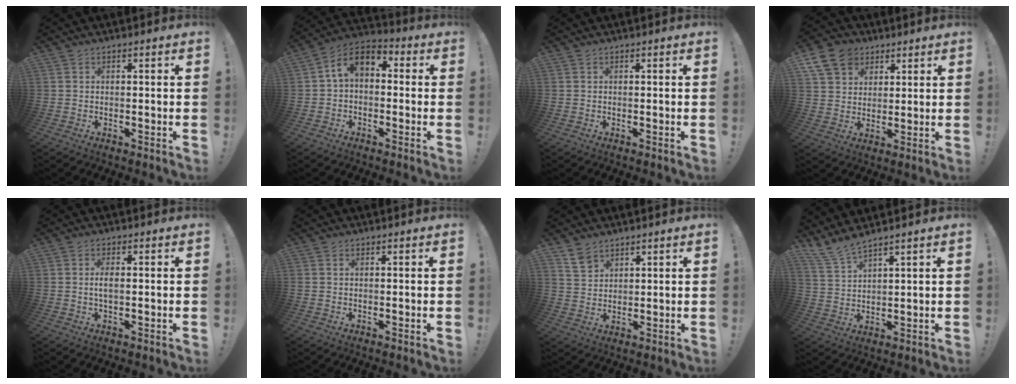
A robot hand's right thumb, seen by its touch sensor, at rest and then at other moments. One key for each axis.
{"total": 8.0, "fx": 0.9, "fy": 5.3, "fz": 5.9, "tx": -0.113, "ty": 0.019, "tz": 0.023}
{"total": 0.0}
{"total": 11.6, "fx": 6.0, "fy": 8.9, "fz": 4.3, "tx": -0.067, "ty": -0.029, "tz": 0.122}
{"total": 2.7, "fx": -0.2, "fy": 0.9, "fz": 2.6, "tx": -0.050, "ty": -0.001, "tz": -0.007}
{"total": 0.0}
{"total": 5.3, "fx": 4.1, "fy": 3.0, "fz": 1.5, "tx": -0.016, "ty": -0.026, "tz": 0.078}
{"total": 6.3, "fx": 5.7, "fy": 0.7, "fz": 2.5, "tx": -0.069, "ty": -0.028, "tz": 0.110}